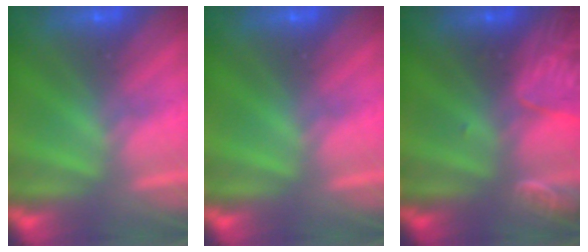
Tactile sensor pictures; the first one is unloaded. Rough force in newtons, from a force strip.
{"total": 0.0}
{"total": 3.3}